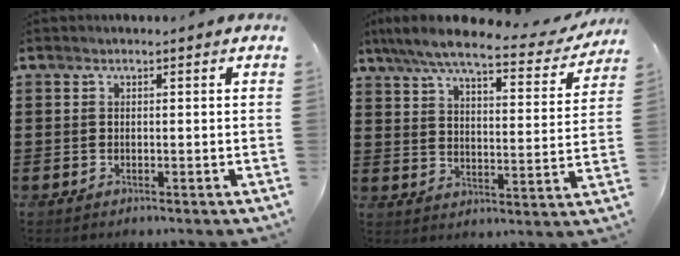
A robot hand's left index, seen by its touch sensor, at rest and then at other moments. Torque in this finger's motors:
{"motor_torque": [2.14, 0.00, 0.62, 0.21]}